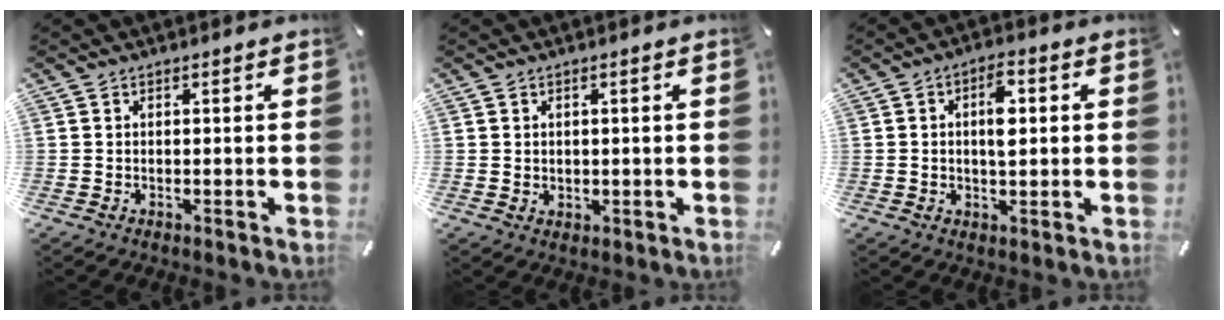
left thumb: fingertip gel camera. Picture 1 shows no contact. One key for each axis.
{"total": 1.5, "fx": 0.6, "fy": 1.4, "fz": 0.1, "tx": -0.003, "ty": 0.005, "tz": 0.009}
{"total": 6.8, "fx": 1.0, "fy": 3.4, "fz": 5.8, "tx": -0.082, "ty": 0.001, "tz": 0.009}